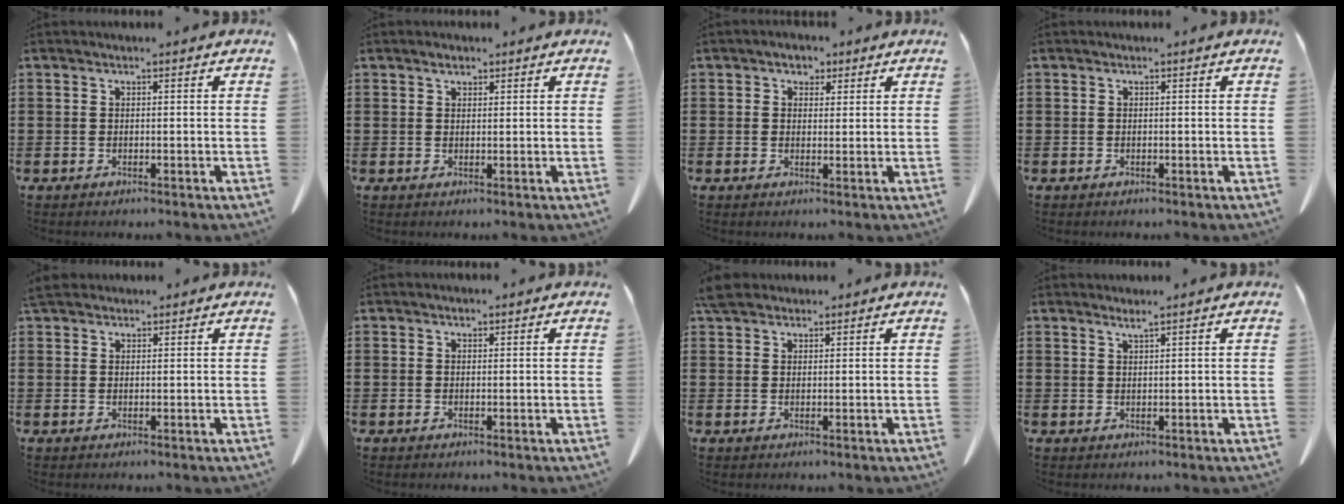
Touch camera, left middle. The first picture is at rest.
{"total": 1.6, "force": [1.2, 0.7, 0.7], "torque": [-0.008, -0.003, 0.023]}
{"total": 2.2, "force": [1.5, 1.6, 0.2], "torque": [-0.007, 0.007, 0.026]}
{"total": 0.0}
{"total": 2.5, "force": [2.2, 1.0, 0.9], "torque": [-0.025, 0.004, 0.044]}
{"total": 0.6, "force": [0.4, 0.4, 0.1], "torque": [0.003, -0.002, 0.007]}
{"total": 3.2, "force": [2.8, 1.2, 1.2], "torque": [-0.032, 0.003, 0.055]}
{"total": 1.5, "force": [1.3, -0.2, 0.6], "torque": [-0.012, -0.004, 0.026]}